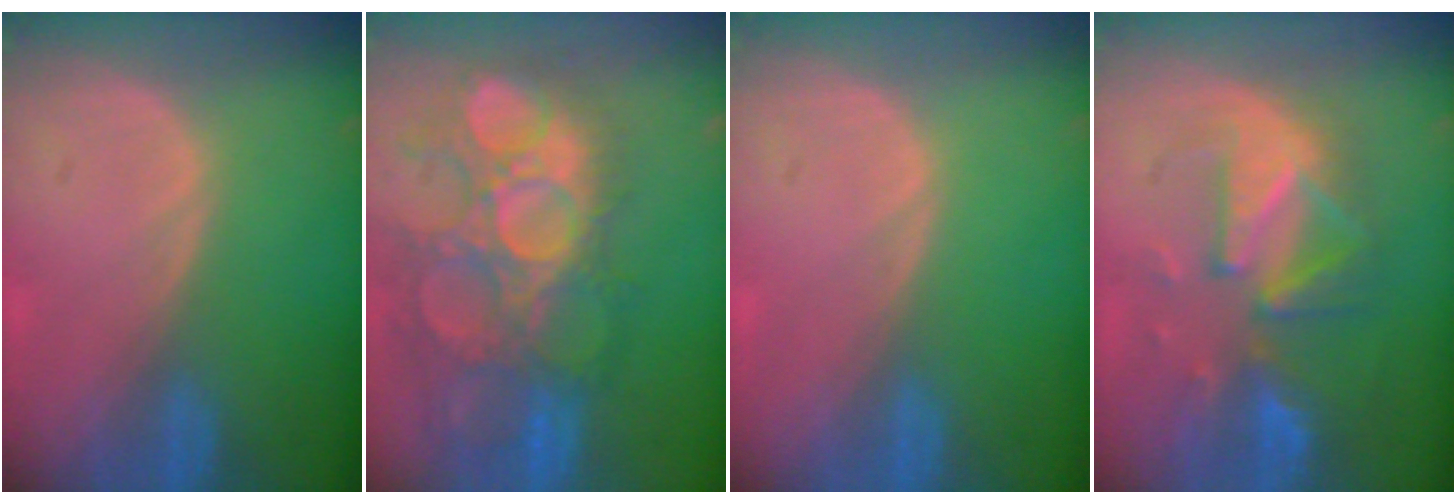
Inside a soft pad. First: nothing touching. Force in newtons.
{"total": 13.5, "press": 12.4, "slide": 5.4}
{"total": 0.0}
{"total": 10.0, "press": 8.9, "slide": 4.5}